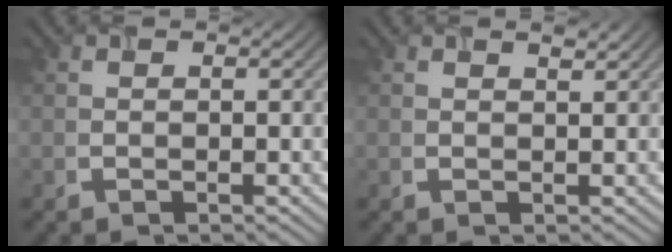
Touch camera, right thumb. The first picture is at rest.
{"total": 0.8, "force": [0.6, 0.2, 0.5], "torque": [-0.006, 0.002, 0.015]}